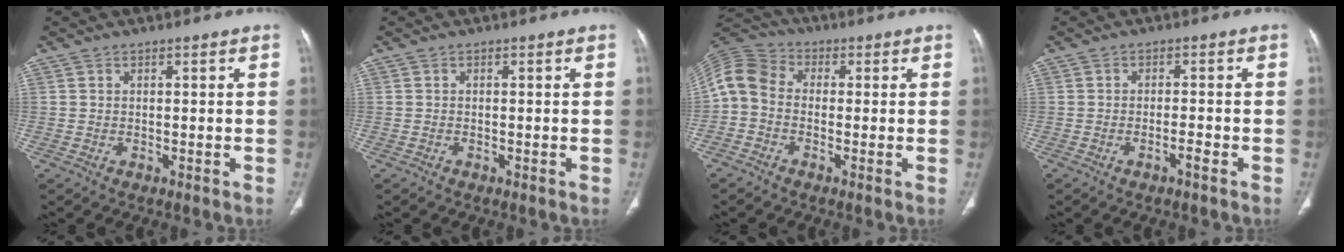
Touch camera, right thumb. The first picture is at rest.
{"total": 0.0}
{"total": 7.8, "force": [-0.8, 6.1, 4.9], "torque": [-0.094, 0.025, -0.035]}
{"total": 2.0, "force": [-1.2, 0.2, 1.6], "torque": [-0.030, 0.006, -0.022]}